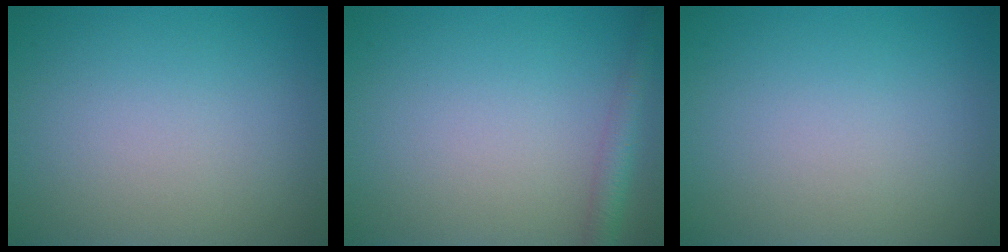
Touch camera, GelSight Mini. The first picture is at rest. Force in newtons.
{"total": 2.2, "press": 2.2, "slide": 0.1}
{"total": 0.0}